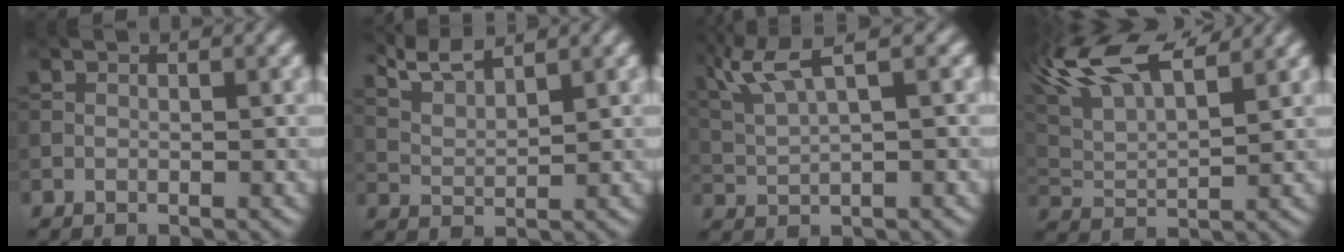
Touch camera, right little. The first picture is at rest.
{"total": 3.8, "force": [3.2, 0.7, 1.9], "torque": [-0.040, 0.005, 0.066]}
{"total": 5.5, "force": [3.3, 1.1, 4.3], "torque": [-0.093, 0.021, 0.070]}
{"total": 10.3, "force": [7.2, 3.3, 6.6], "torque": [-0.148, 0.026, 0.126]}